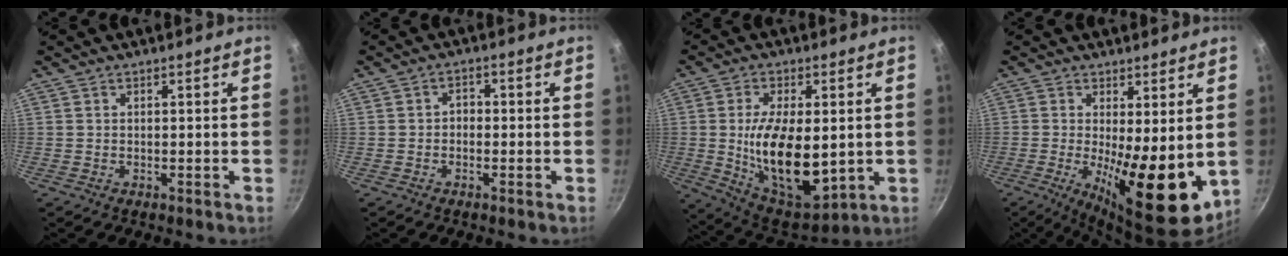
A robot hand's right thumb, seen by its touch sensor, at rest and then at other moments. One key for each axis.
{"total": 1.9, "fx": -0.6, "fy": 1.4, "fz": 1.1, "tx": -0.009, "ty": 0.011, "tz": -0.013}
{"total": 18.1, "fx": -0.2, "fy": 9.1, "fz": 15.6, "tx": -0.253, "ty": -0.020, "tz": 0.014}
{"total": 13.4, "fx": -1.0, "fy": 4.3, "fz": 12.6, "tx": -0.171, "ty": -0.021, "tz": -0.005}